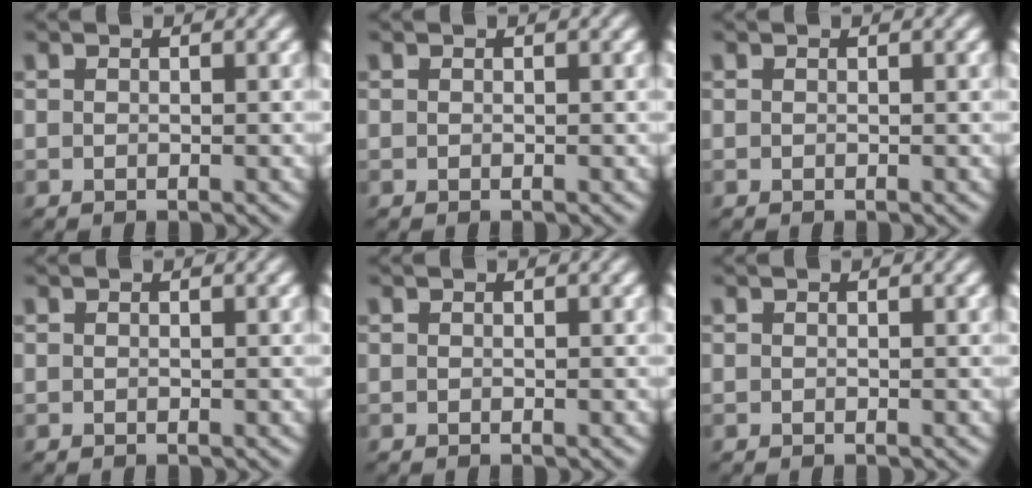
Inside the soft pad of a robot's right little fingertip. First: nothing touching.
{"total": 0.0}
{"total": 0.0}
{"total": 0.0}
{"total": 0.0}
{"total": 0.0}